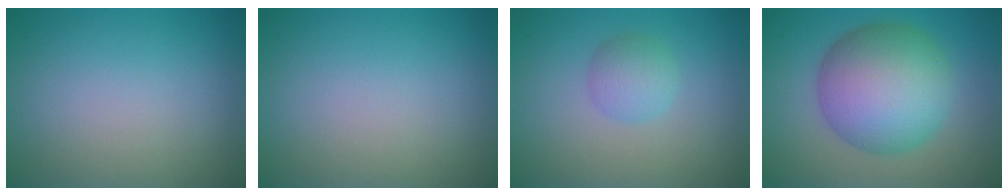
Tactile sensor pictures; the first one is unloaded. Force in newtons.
{"total": 0.0}
{"total": 2.1, "press": 2.1, "slide": 0.1}
{"total": 10.2, "press": 10.2, "slide": 0.1}